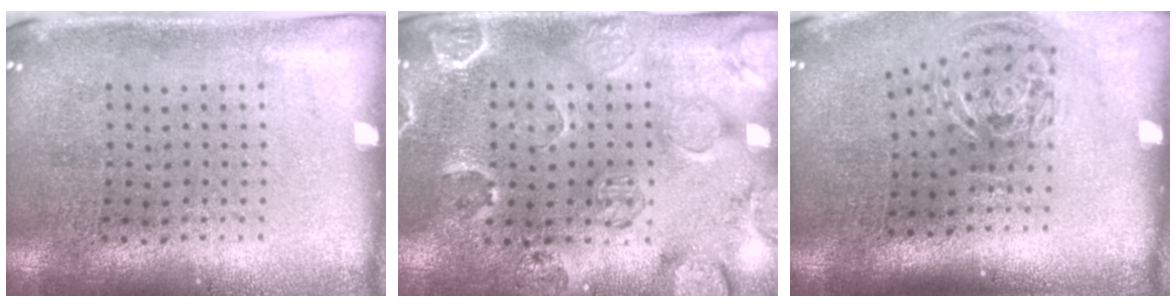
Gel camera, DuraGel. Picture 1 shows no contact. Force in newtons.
{"total": 2.5, "press": 2.1, "slide": 1.4}
{"total": 1.3, "press": 1.0, "slide": 0.9}